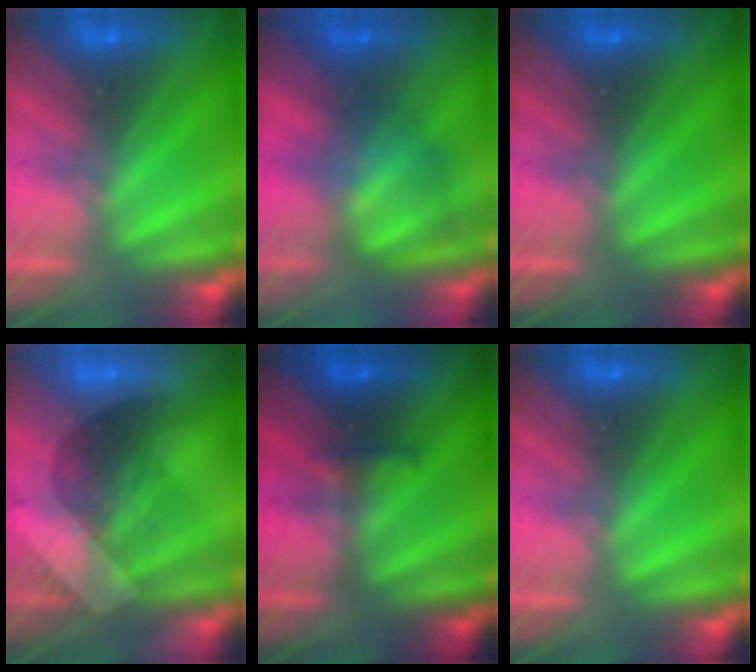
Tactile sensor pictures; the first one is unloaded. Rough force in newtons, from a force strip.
{"total": 3.4}
{"total": 0.0}
{"total": 2.9}
{"total": 3.9}
{"total": 0.0}